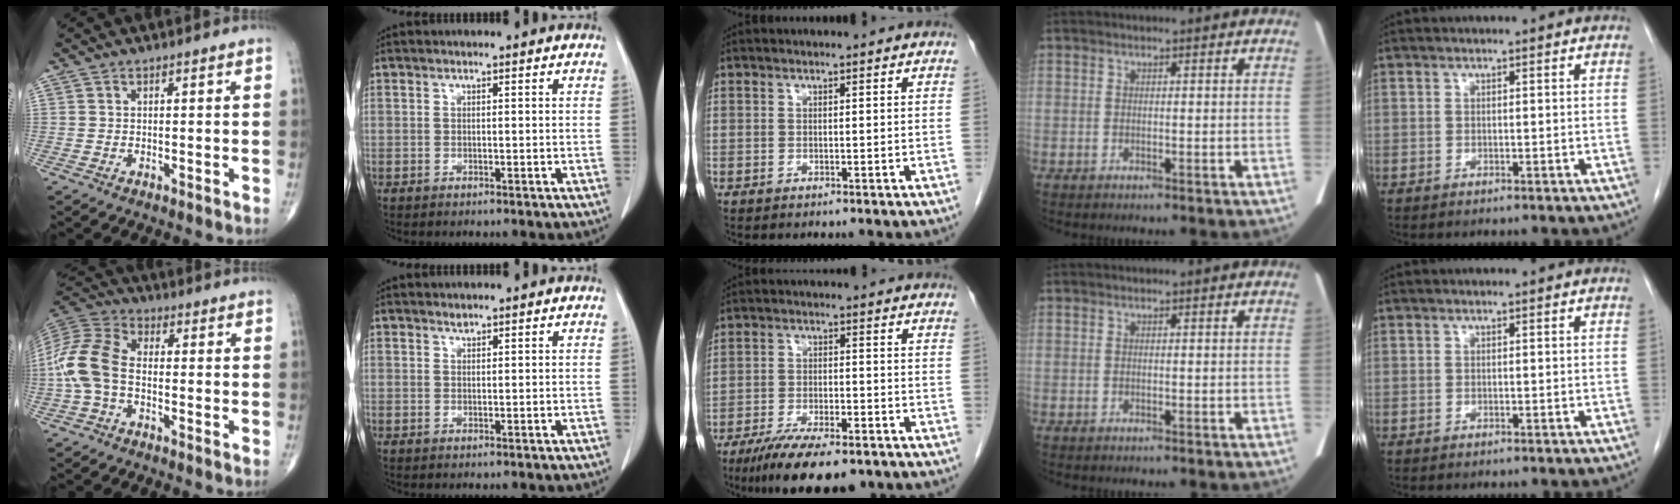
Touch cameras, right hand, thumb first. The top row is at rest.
{"thumb": {"total": 11.7, "force": [-1.9, 7.0, 9.2], "torque": [-0.202, 0.031, -0.048]}, "index": {"total": 0.6, "force": [0.6, 0.1, 0.0], "torque": [-0.004, -0.004, 0.010]}, "middle": {"total": 12.1, "force": [-8.9, 3.4, 7.5], "torque": [-0.115, -0.016, -0.141]}}